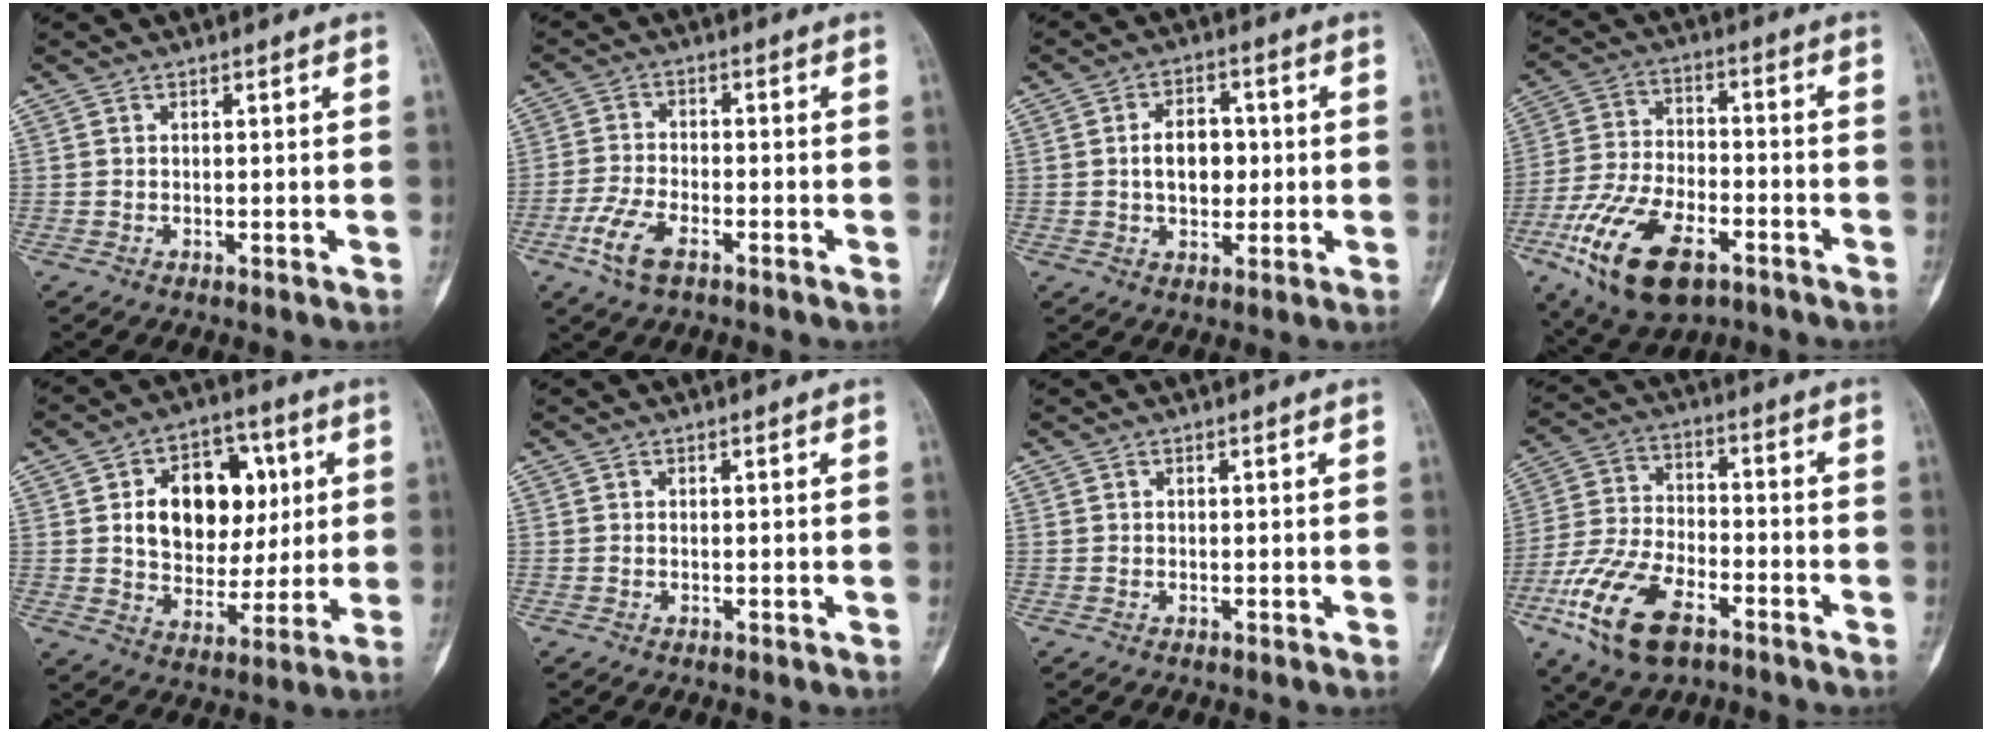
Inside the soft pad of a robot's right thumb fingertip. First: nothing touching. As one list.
[{"total": 7.4, "force": [-4.1, 3.4, 5.2], "torque": [-0.112, 0.013, -0.079]}, {"total": 7.8, "force": [0.0, 5.3, 5.8], "torque": [-0.064, 0.012, -0.001]}, {"total": 18.9, "force": [-9.4, 9.5, 13.3], "torque": [-0.248, 0.030, -0.162]}, {"total": 17.0, "force": [3.5, 12.1, 11.4], "torque": [-0.122, 0.006, 0.058]}, {"total": 0.0}, {"total": 0.0}, {"total": 16.4, "force": [-8.5, 8.2, 11.4], "torque": [-0.226, 0.026, -0.158]}]